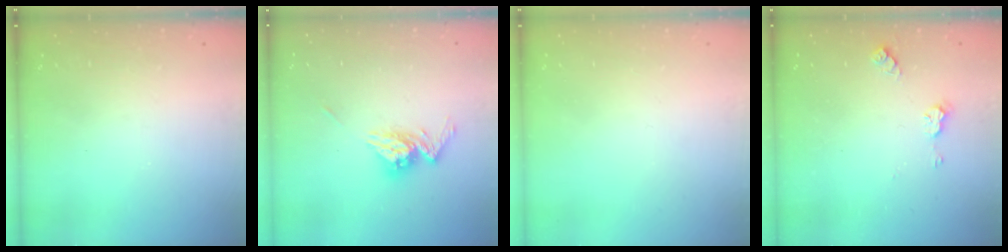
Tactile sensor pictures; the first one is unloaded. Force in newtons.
{"total": 10.6, "press": 10.6, "slide": 1.0}
{"total": 0.0}
{"total": 5.1, "press": 5.0, "slide": 0.6}